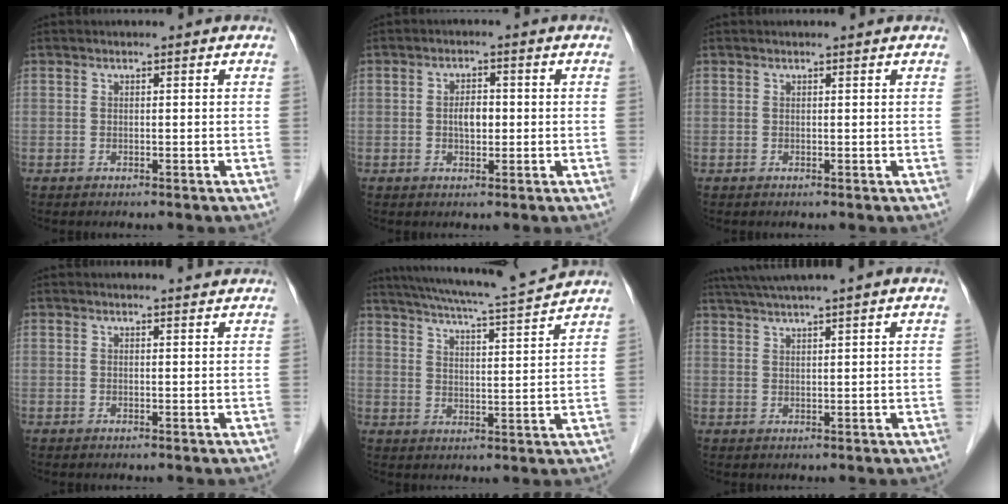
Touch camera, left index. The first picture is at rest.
{"total": 2.9, "force": [-0.1, 1.6, 2.4], "torque": [-0.045, 0.006, -0.002]}
{"total": 1.0, "force": [0.9, 0.0, 0.3], "torque": [-0.010, 0.004, 0.011]}
{"total": 2.5, "force": [2.4, 0.0, 0.5], "torque": [-0.011, 0.003, 0.026]}
{"total": 14.4, "force": [13.2, -0.8, 5.7], "torque": [-0.107, -0.006, 0.190]}
{"total": 8.9, "force": [7.5, -0.9, 4.8], "torque": [-0.083, 0.037, 0.110]}